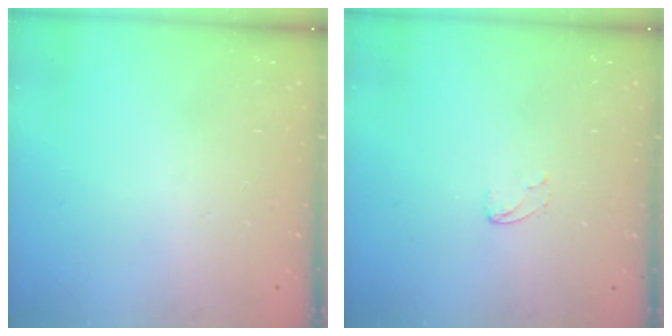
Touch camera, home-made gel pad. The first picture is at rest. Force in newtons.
{"total": 2.8, "press": 2.8, "slide": 0.3}